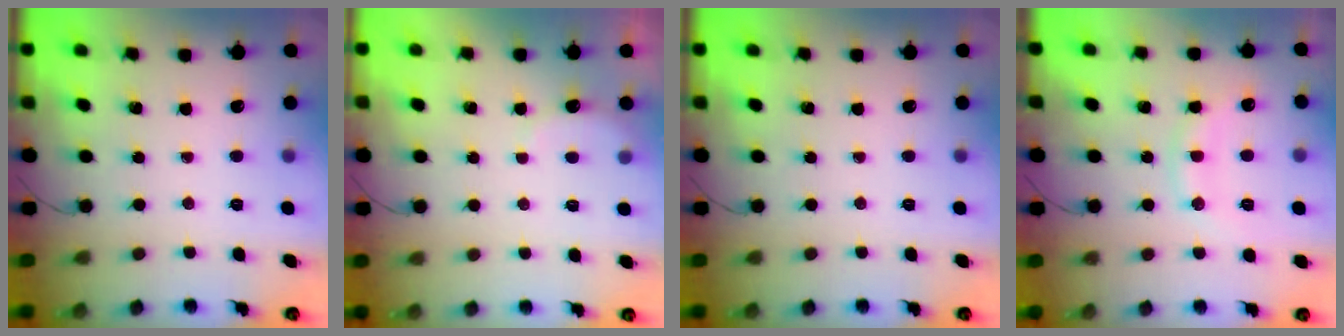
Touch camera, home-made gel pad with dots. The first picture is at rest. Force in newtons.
{"total": 3.5, "press": 3.4, "slide": 0.9}
{"total": 0.0}
{"total": 10.2, "press": 10.2, "slide": 0.4}